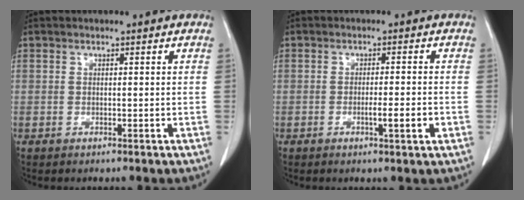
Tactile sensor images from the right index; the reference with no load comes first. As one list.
[{"total": 3.4, "force": [-1.2, -0.1, 3.2], "torque": [-0.052, -0.003, -0.015]}]